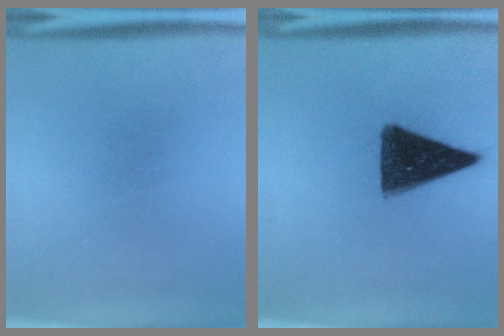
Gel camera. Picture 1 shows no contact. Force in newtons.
{"total": 13.6}